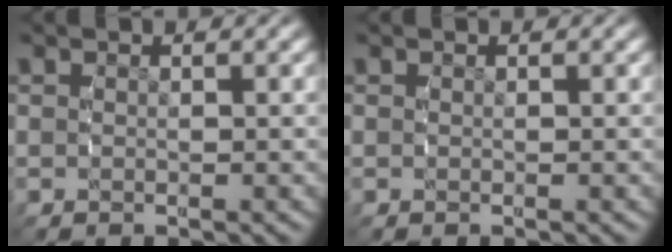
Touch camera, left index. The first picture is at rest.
{"total": 0.0}